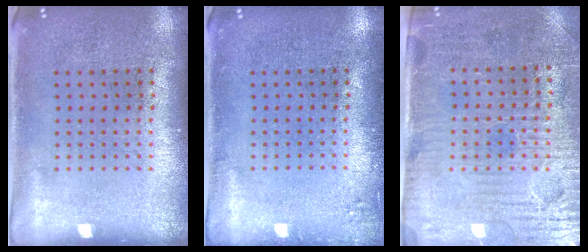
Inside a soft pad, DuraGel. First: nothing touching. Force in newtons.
{"total": 1.0, "press": 1.0, "slide": 0.3}
{"total": 3.6, "press": 3.2, "slide": 1.5}